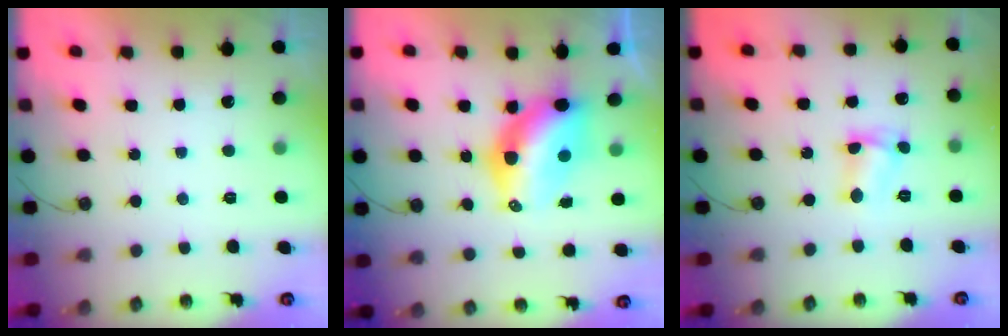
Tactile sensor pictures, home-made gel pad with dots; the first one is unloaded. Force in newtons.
{"total": 10.4, "press": 10.4, "slide": 0.9}
{"total": 4.3, "press": 4.2, "slide": 0.3}